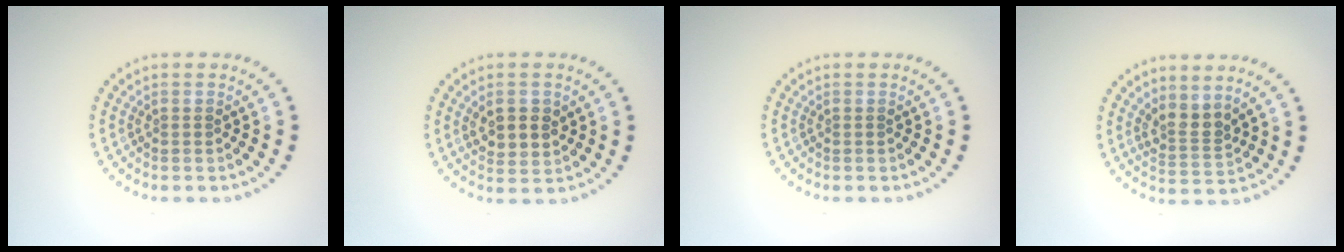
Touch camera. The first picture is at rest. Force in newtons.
{"total": 3.0, "press": 3.0, "slide": 0.6}
{"total": 0.0}
{"total": 2.5, "press": 1.8, "slide": 1.8}